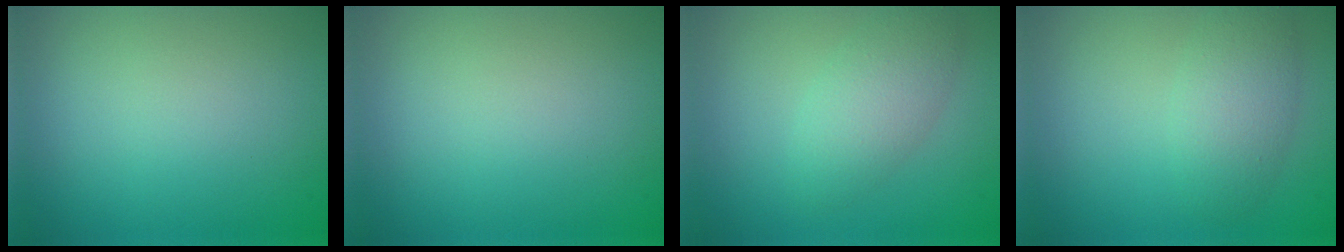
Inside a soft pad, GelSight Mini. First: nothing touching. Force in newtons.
{"total": 0.0}
{"total": 3.1, "press": 3.1, "slide": 0.0}
{"total": 3.1, "press": 3.1, "slide": 0.1}